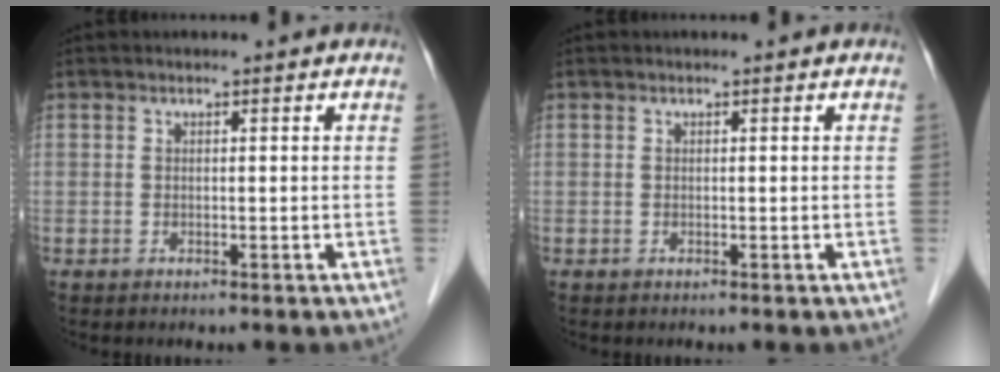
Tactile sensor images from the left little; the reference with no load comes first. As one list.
[{"total": 0.0}]